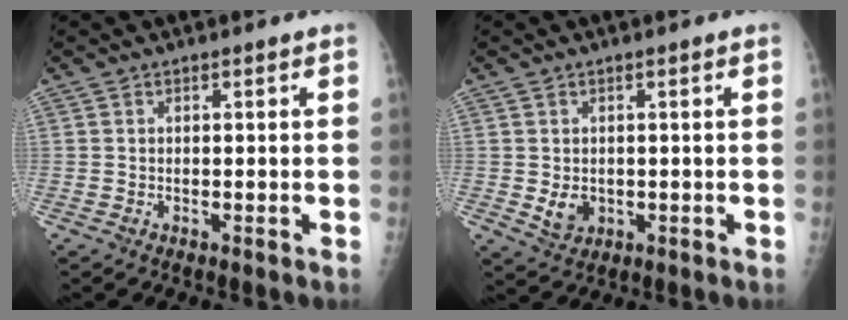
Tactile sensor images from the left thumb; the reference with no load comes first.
{"total": 3.5, "force": [-0.1, 2.8, 2.0], "torque": [-0.023, -0.005, 0.009]}